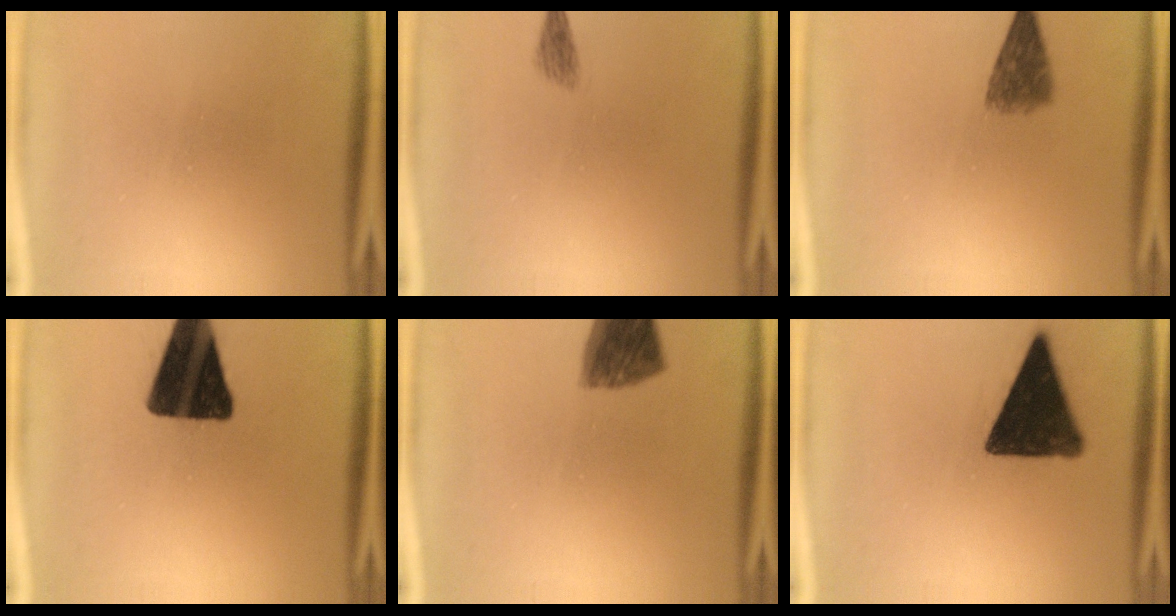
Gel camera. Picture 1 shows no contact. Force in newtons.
{"total": 3.1}
{"total": 4.8}
{"total": 17.1}
{"total": 8.8}
{"total": 15.2}